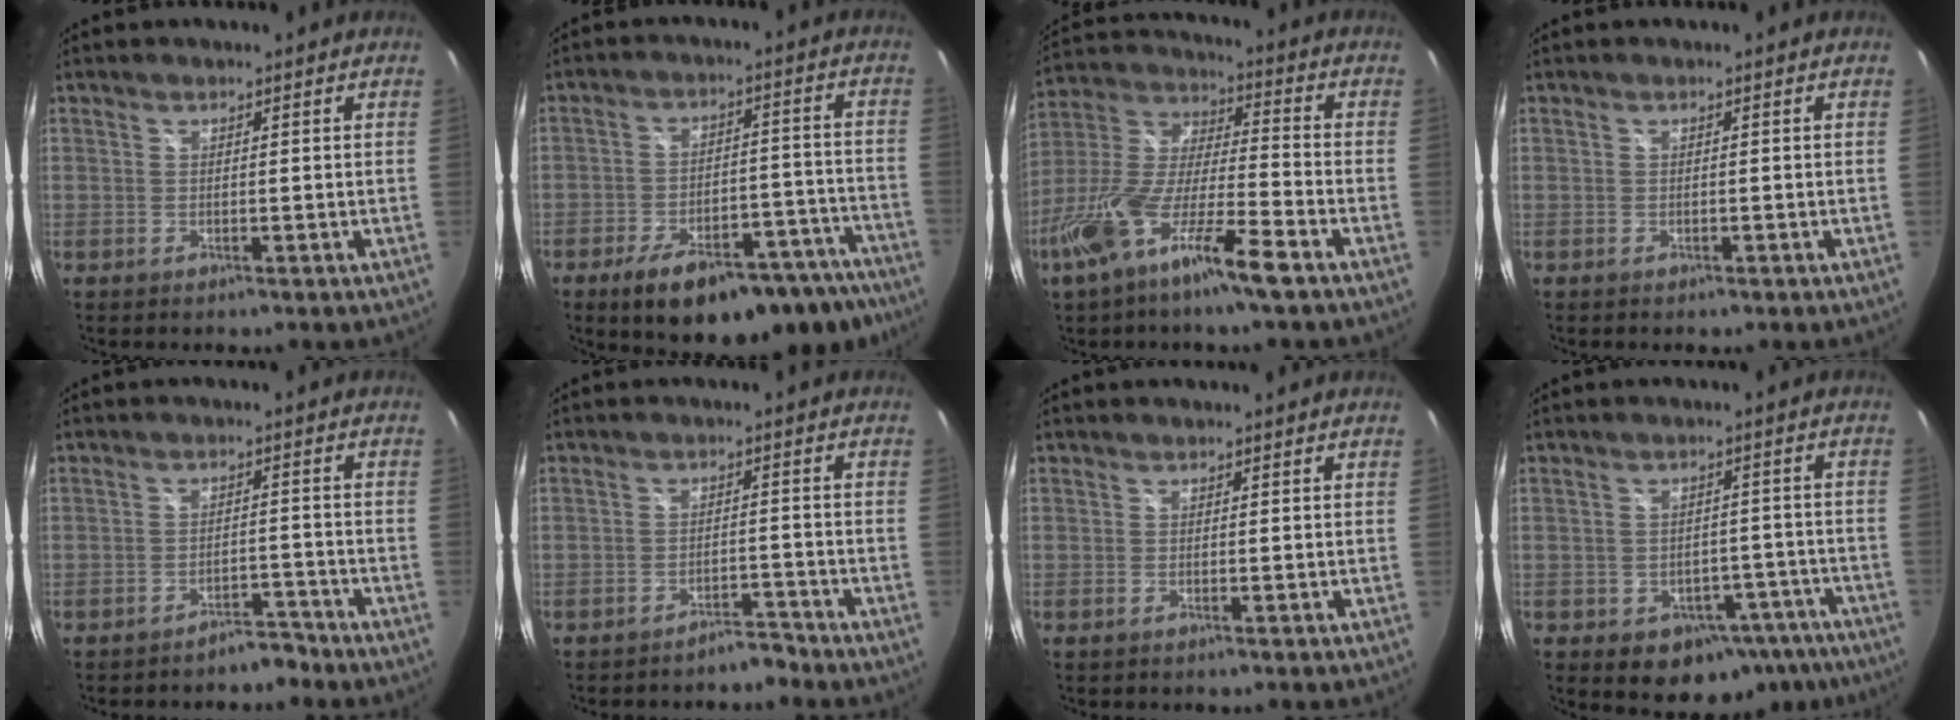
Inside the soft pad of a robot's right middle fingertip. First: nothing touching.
{"total": 21.6, "force": [-16.3, 7.9, 11.7], "torque": [-0.174, 0.008, -0.204]}
{"total": 16.5, "force": [-9.7, 2.4, 13.2], "torque": [-0.266, -0.024, -0.187]}
{"total": 0.8, "force": [-0.5, 0.6, 0.3], "torque": [-0.005, -0.002, -0.008]}
{"total": 3.9, "force": [-3.5, 1.5, 0.8], "torque": [-0.019, 0.012, -0.047]}
{"total": 3.4, "force": [-3.2, 1.0, 0.6], "torque": [-0.015, 0.006, -0.045]}
{"total": 0.0}
{"total": 11.9, "force": [-6.6, 8.4, 5.1], "torque": [-0.086, 0.029, -0.055]}